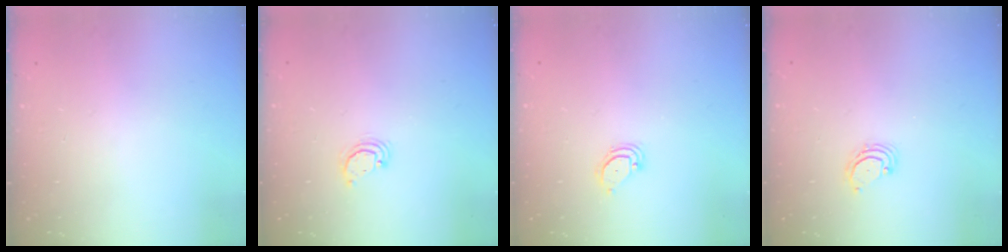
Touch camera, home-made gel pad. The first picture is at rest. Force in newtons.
{"total": 2.6, "press": 2.6, "slide": 0.3}
{"total": 3.3, "press": 3.3, "slide": 0.3}
{"total": 3.1, "press": 3.1, "slide": 0.5}